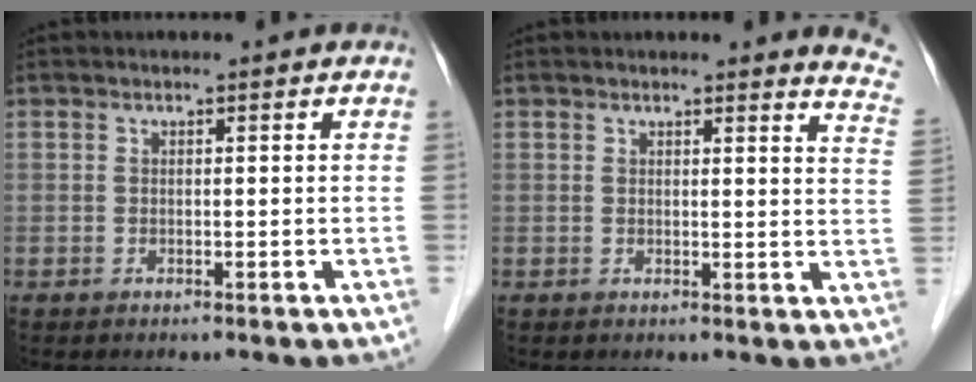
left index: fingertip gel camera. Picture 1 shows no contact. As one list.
[{"total": 7.0, "force": [6.8, 0.3, 1.9], "torque": [-0.003, -0.050, 0.038]}]